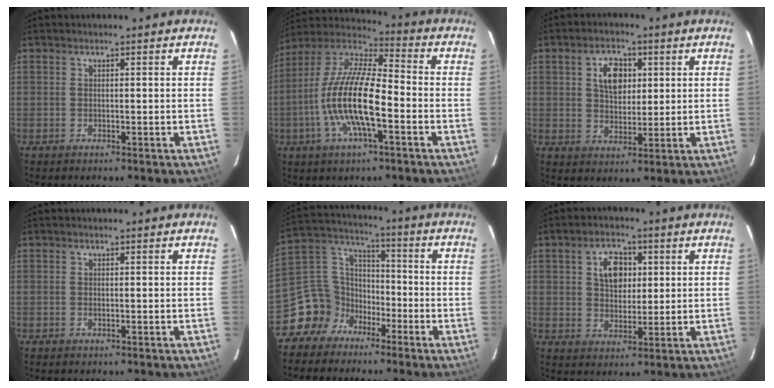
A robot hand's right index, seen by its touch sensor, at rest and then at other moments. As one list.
[{"total": 16.7, "force": [-4.7, 4.8, 15.3], "torque": [-0.302, -0.005, -0.099]}, {"total": 6.9, "force": [2.1, 4.5, 4.9], "torque": [-0.079, 0.015, 0.041]}, {"total": 0.0}, {"total": 10.6, "force": [-6.9, 7.8, 1.6], "torque": [-0.055, 0.053, -0.135]}, {"total": 6.9, "force": [2.0, 4.7, 4.6], "torque": [-0.074, 0.017, 0.039]}]